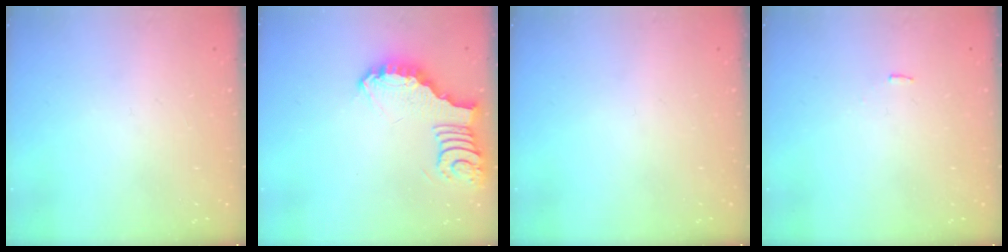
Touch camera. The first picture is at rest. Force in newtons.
{"total": 4.0, "press": 4.0, "slide": 0.3}
{"total": 0.0}
{"total": 4.0, "press": 4.0, "slide": 0.4}